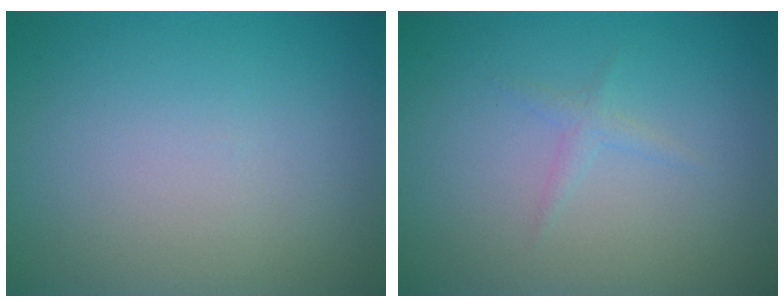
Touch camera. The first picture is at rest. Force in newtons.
{"total": 0.9, "press": 0.9, "slide": 0.1}